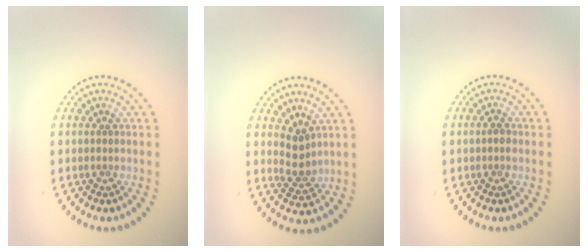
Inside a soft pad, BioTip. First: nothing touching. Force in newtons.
{"total": 2.2, "press": 2.0, "slide": 1.0}
{"total": 0.8, "press": 0.8, "slide": 0.2}